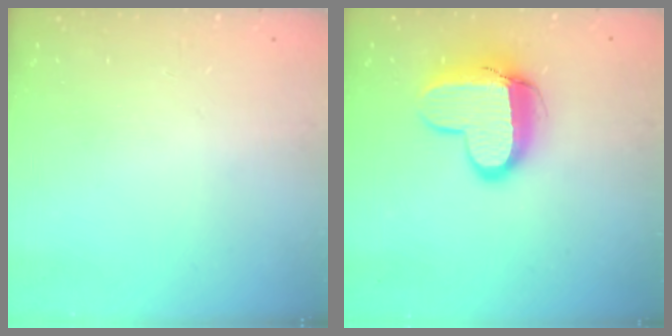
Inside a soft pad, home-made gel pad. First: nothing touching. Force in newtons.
{"total": 12.5, "press": 12.5, "slide": 1.0}